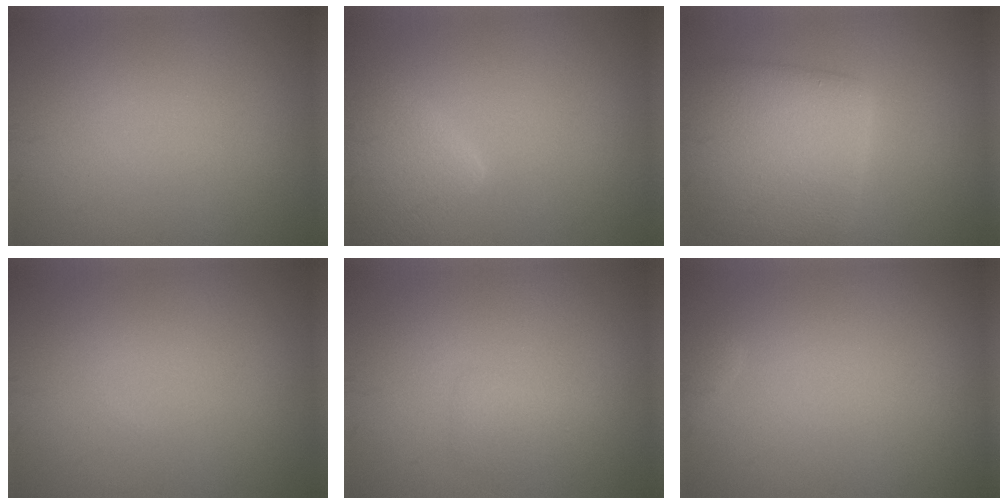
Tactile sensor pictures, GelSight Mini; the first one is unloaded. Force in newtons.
{"total": 4.6, "press": 4.6, "slide": 0.3}
{"total": 7.7, "press": 7.7, "slide": 0.4}
{"total": 0.0}
{"total": 1.2, "press": 1.2, "slide": 0.1}
{"total": 0.6, "press": 0.6, "slide": 0.1}